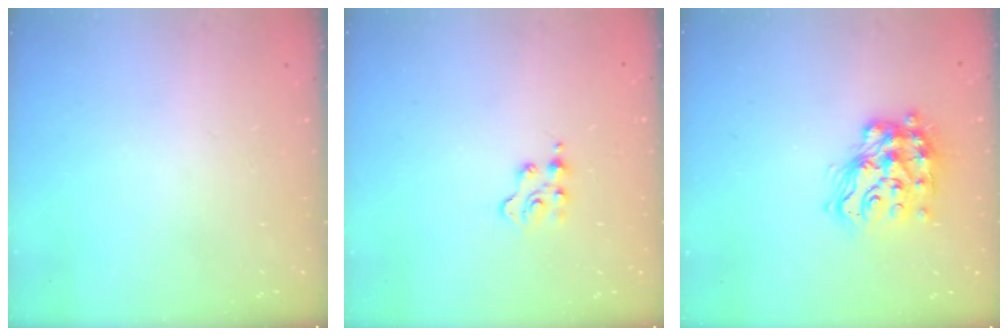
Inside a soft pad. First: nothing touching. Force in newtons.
{"total": 2.4, "press": 2.4, "slide": 0.4}
{"total": 16.0, "press": 15.9, "slide": 1.0}